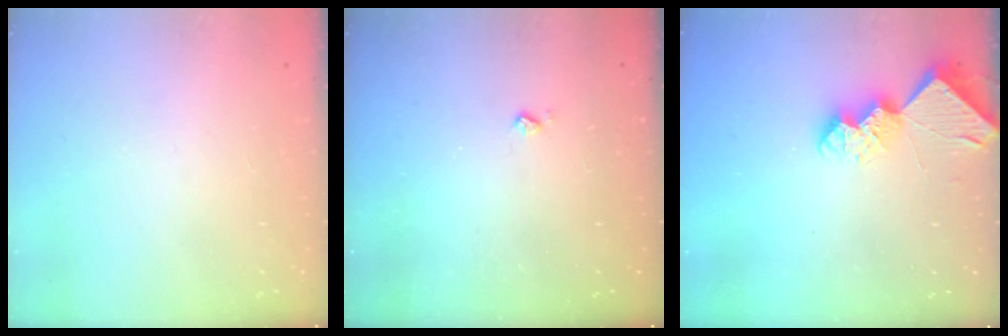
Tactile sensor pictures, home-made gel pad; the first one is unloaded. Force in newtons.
{"total": 2.2, "press": 2.2, "slide": 0.4}
{"total": 8.8, "press": 8.8, "slide": 1.0}